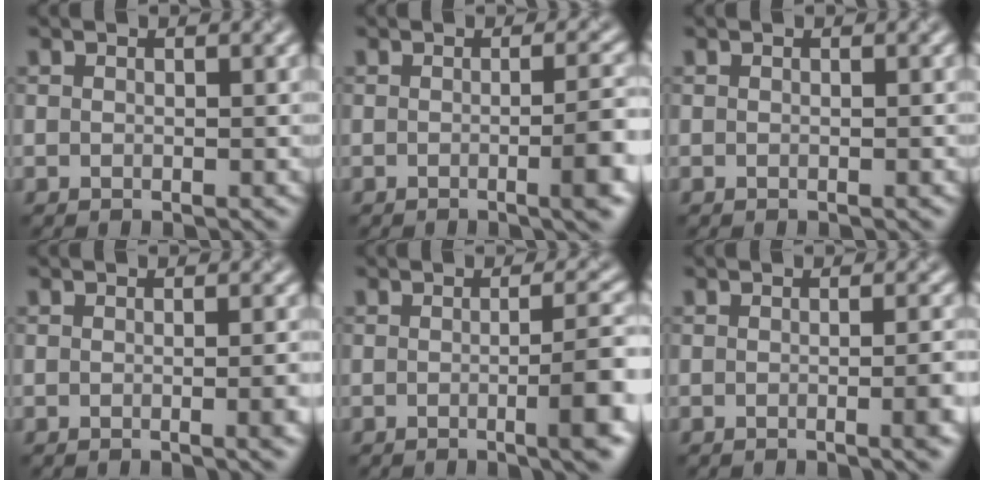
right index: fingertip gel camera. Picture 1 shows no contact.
{"total": 4.2, "force": [-1.1, 0.8, 3.9], "torque": [-0.051, 0.003, -0.018]}
{"total": 0.0}
{"total": 2.2, "force": [-0.7, 0.3, 2.1], "torque": [-0.026, 0.000, -0.007]}
{"total": 5.1, "force": [-1.2, 0.8, 4.9], "torque": [-0.066, 0.004, -0.019]}
{"total": 3.1, "force": [-1.0, 0.6, 2.9], "torque": [-0.036, 0.001, -0.012]}